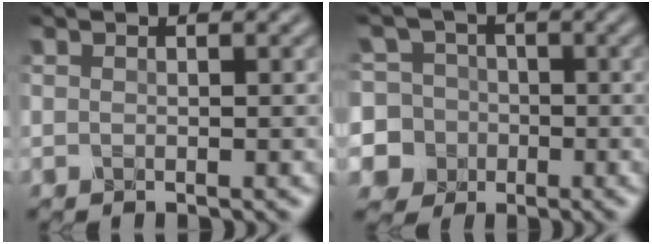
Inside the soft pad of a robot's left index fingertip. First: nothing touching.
{"total": 11.6, "force": [-3.0, 10.9, 2.6], "torque": [-0.086, 0.009, -0.080]}